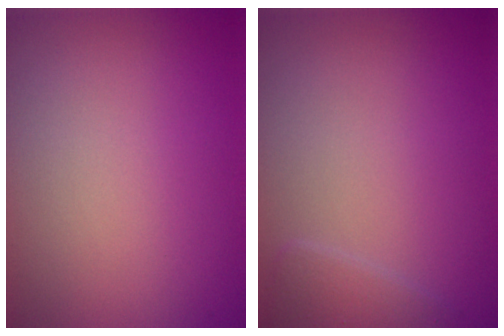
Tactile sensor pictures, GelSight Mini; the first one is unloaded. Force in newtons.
{"total": 1.4, "press": 1.3, "slide": 0.1}